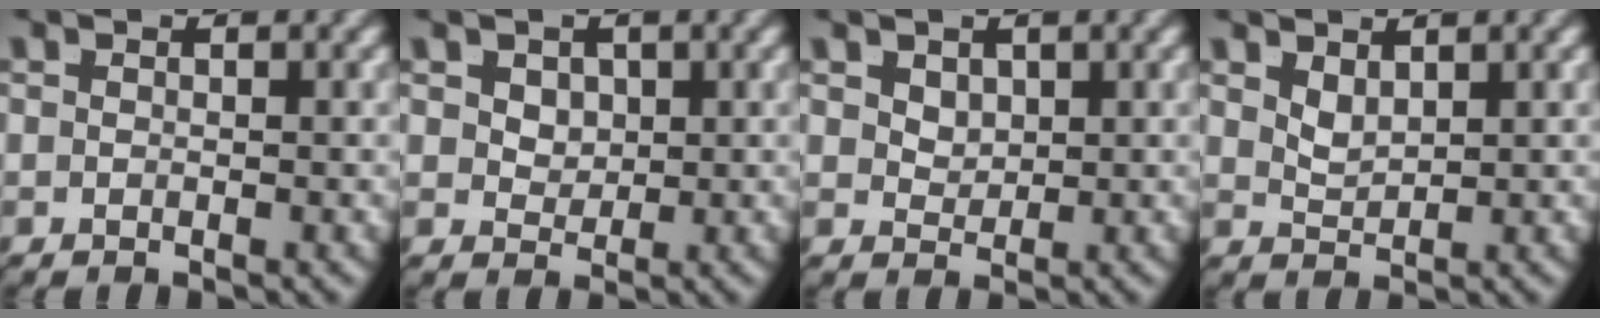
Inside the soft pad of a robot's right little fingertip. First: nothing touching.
{"total": 2.3, "force": [1.2, 1.6, 1.2], "torque": [-0.022, -0.015, 0.035]}
{"total": 1.7, "force": [1.3, 0.7, 0.8], "torque": [-0.011, -0.011, 0.039]}
{"total": 1.5, "force": [1.2, 0.0, 0.8], "torque": [-0.012, -0.009, 0.033]}